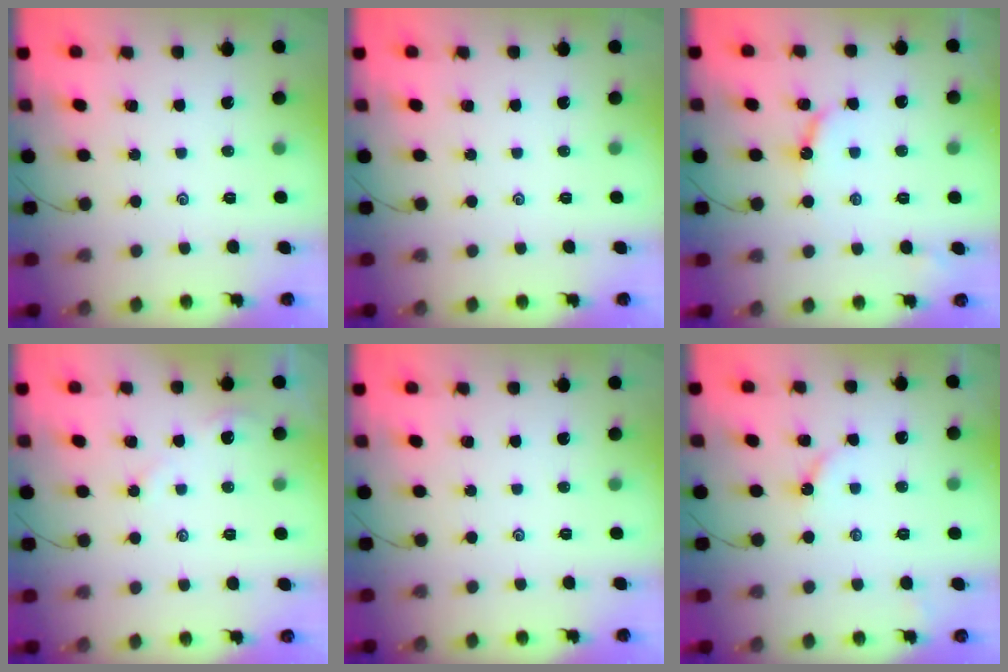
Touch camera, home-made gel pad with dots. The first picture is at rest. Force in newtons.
{"total": 0.0}
{"total": 5.6, "press": 5.6, "slide": 0.6}
{"total": 2.8, "press": 2.8, "slide": 0.4}
{"total": 0.0}
{"total": 2.8, "press": 2.8, "slide": 0.3}